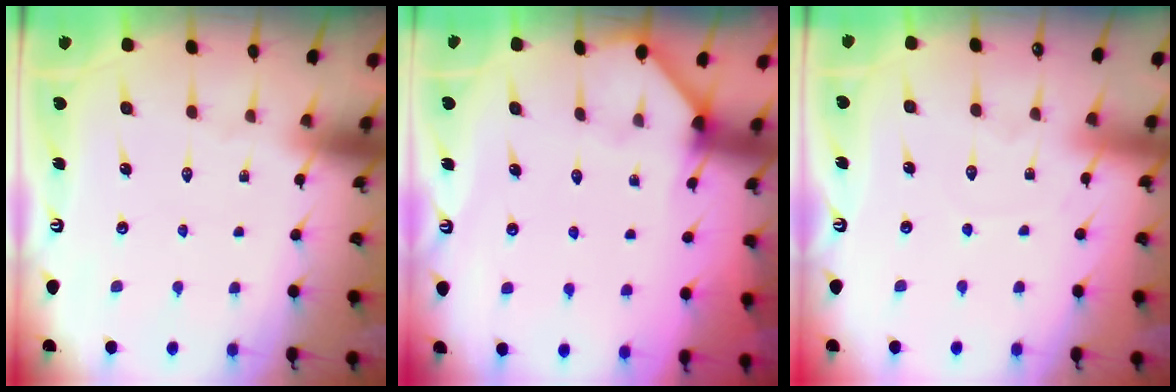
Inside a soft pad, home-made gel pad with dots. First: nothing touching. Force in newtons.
{"total": 2.6, "press": 2.6, "slide": 0.2}
{"total": 2.7, "press": 2.7, "slide": 0.4}